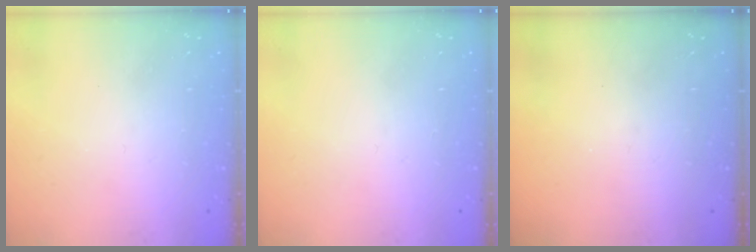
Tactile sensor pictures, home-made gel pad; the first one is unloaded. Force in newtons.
{"total": 0.0}
{"total": 0.0}